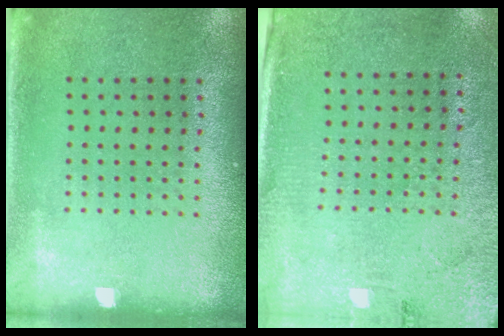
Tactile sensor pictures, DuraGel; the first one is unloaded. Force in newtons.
{"total": 2.8, "press": 2.4, "slide": 1.3}